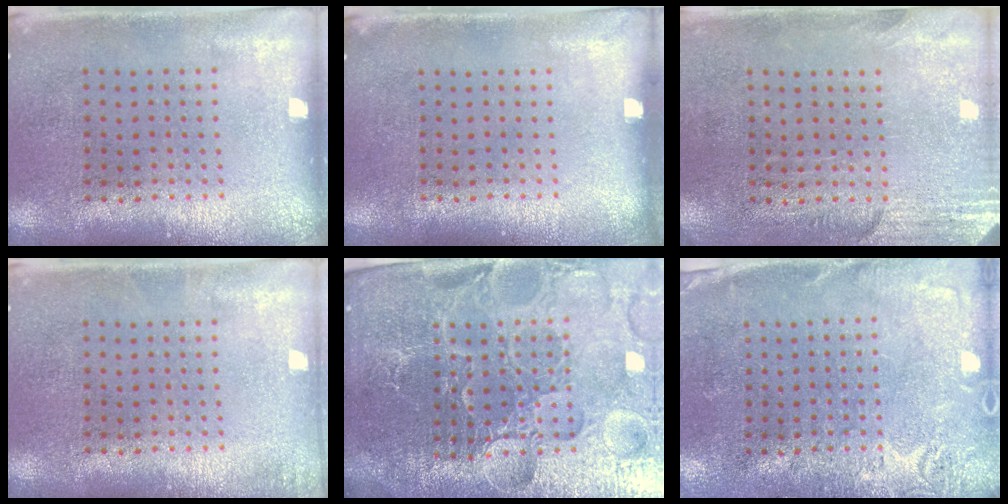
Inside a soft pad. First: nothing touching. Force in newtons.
{"total": 0.0}
{"total": 2.8, "press": 2.4, "slide": 1.4}
{"total": 0.7, "press": 0.7, "slide": 0.1}
{"total": 6.2, "press": 5.5, "slide": 2.8}
{"total": 2.8, "press": 2.4, "slide": 1.4}